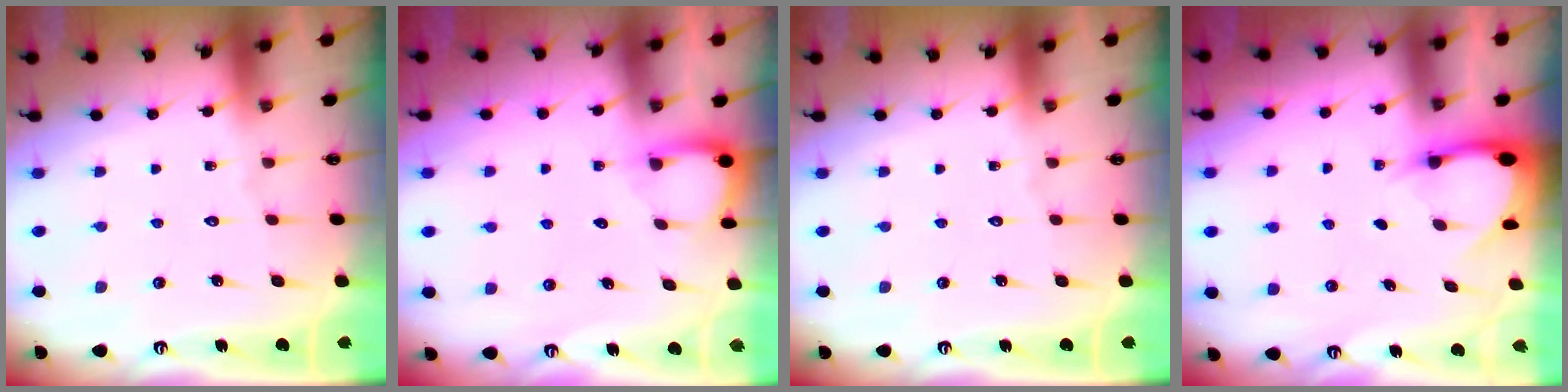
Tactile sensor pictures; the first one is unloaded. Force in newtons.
{"total": 3.6, "press": 3.6, "slide": 0.3}
{"total": 0.0}
{"total": 3.6, "press": 3.6, "slide": 0.2}